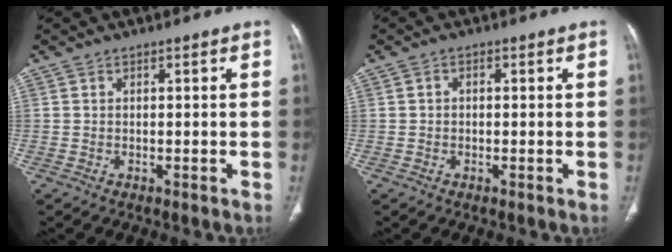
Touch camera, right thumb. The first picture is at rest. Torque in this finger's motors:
{"motor_torque": [0.23, -0.17, -0.21, -0.23, 0.08]}